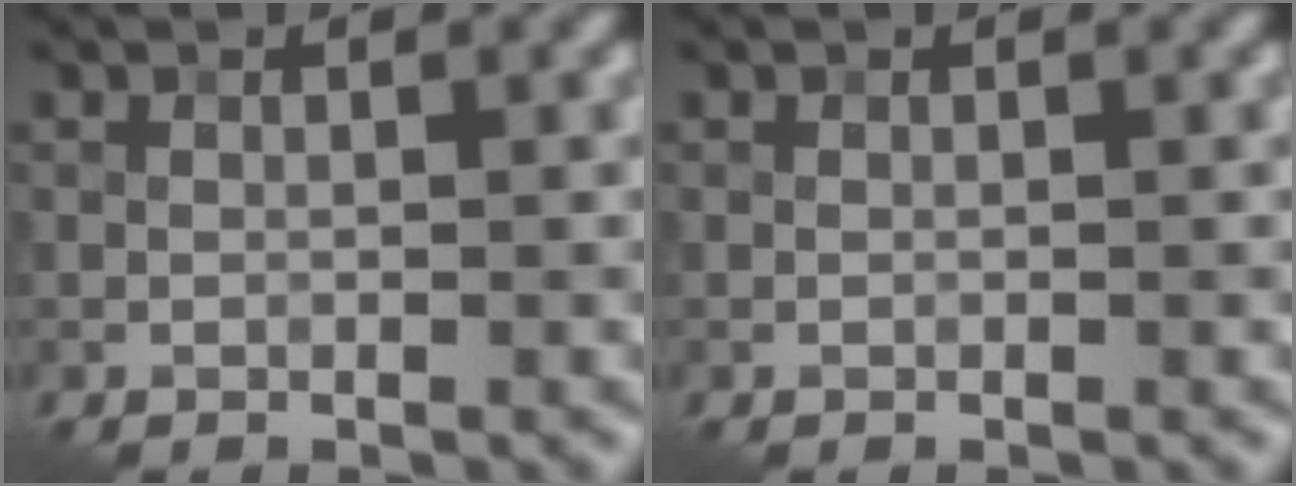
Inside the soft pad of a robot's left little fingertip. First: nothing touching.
{"total": 0.0}